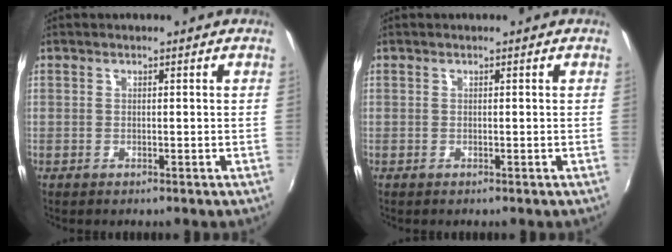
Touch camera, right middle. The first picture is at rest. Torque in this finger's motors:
{"motor_torque": [-0.01, -0.10, 0.01, 0.00]}